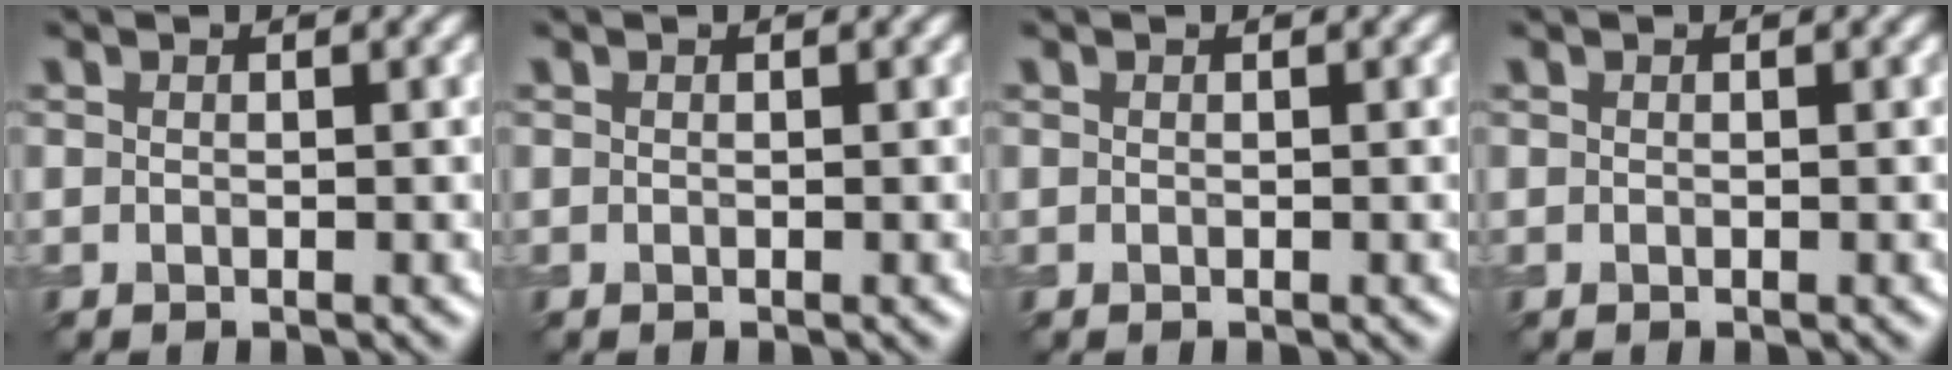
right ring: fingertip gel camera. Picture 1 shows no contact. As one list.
[{"total": 0.0}, {"total": 0.0}, {"total": 0.0}]